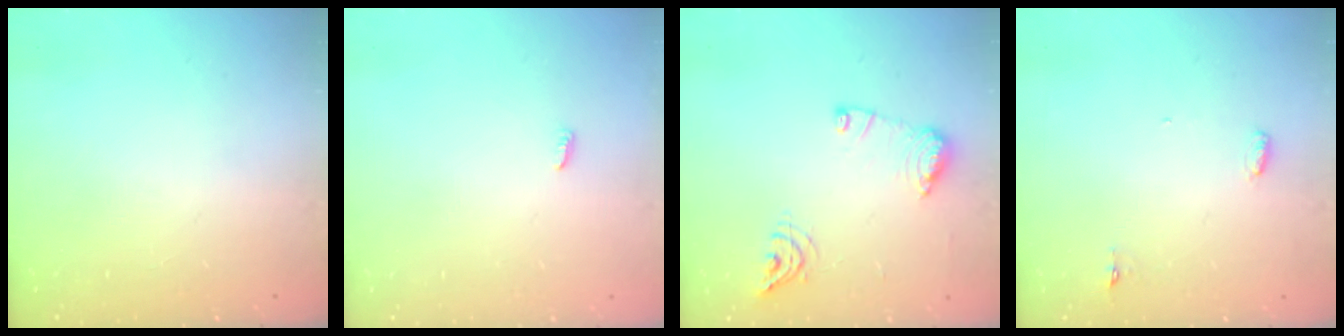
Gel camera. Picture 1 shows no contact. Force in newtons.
{"total": 2.4, "press": 2.4, "slide": 0.2}
{"total": 10.7, "press": 10.6, "slide": 1.1}
{"total": 3.0, "press": 2.8, "slide": 0.9}